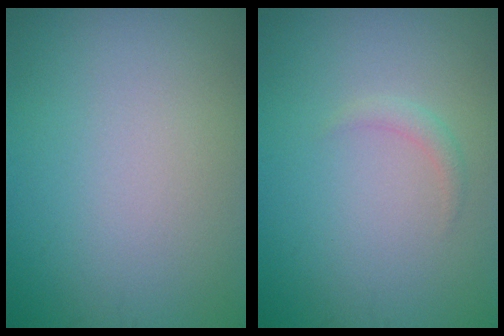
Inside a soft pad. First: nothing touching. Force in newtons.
{"total": 1.0, "press": 1.0, "slide": 0.0}